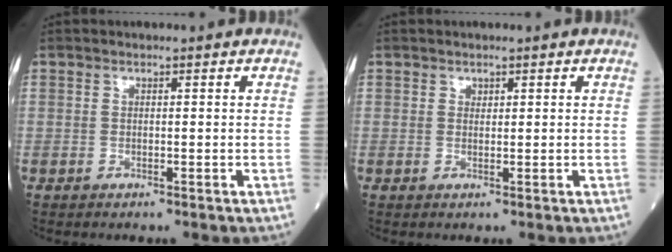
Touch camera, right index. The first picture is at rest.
{"total": 0.6, "force": [0.4, 0.4, 0.2], "torque": [0.002, -0.002, 0.004]}